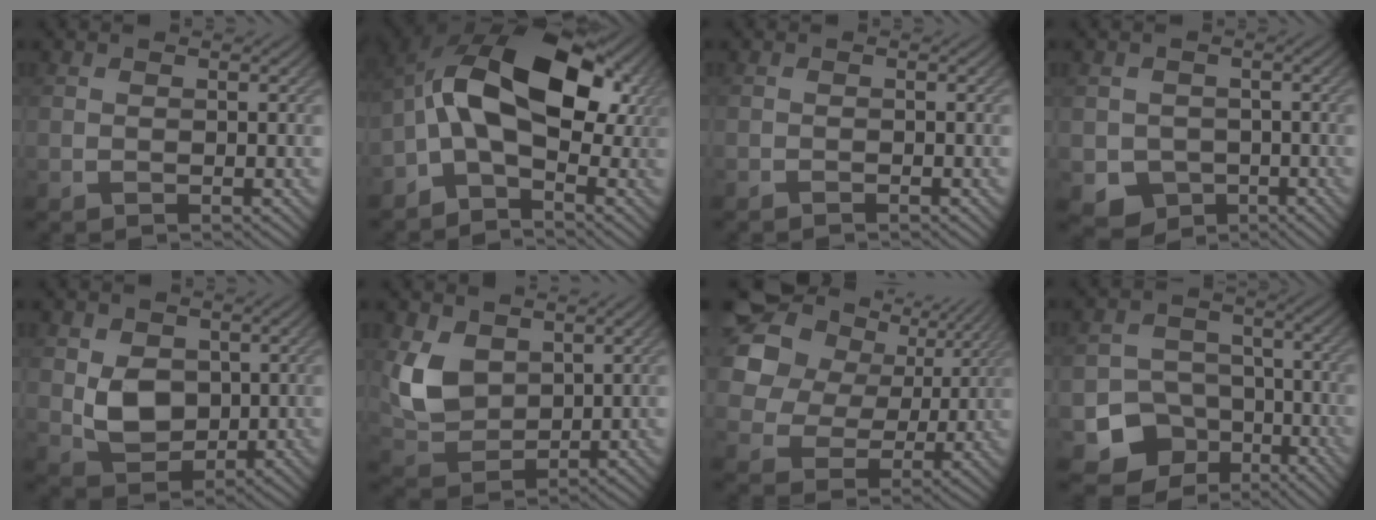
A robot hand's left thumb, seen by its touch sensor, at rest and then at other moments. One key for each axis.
{"total": 13.0, "fx": -0.1, "fy": 7.2, "fz": 10.9, "tx": -0.198, "ty": 0.025, "tz": -0.020}
{"total": 0.6, "fx": -0.6, "fy": 0.0, "fz": 0.2, "tx": -0.003, "ty": -0.001, "tz": -0.011}
{"total": 4.3, "fx": -1.7, "fy": 3.7, "fz": 1.4, "tx": -0.037, "ty": -0.016, "tz": -0.035}
{"total": 5.5, "fx": 0.7, "fy": 4.3, "fz": 3.5, "tx": -0.077, "ty": -0.009, "tz": 0.020}
{"total": 7.0, "fx": 2.8, "fy": 4.9, "fz": 4.2, "tx": -0.106, "ty": -0.011, "tz": 0.059}
{"total": 14.6, "fx": 5.7, "fy": 11.2, "fz": 7.4, "tx": -0.217, "ty": 0.037, "tz": 0.098}
{"total": 8.5, "fx": -4.4, "fy": 6.7, "fz": 2.7, "tx": -0.056, "ty": -0.021, "tz": -0.086}